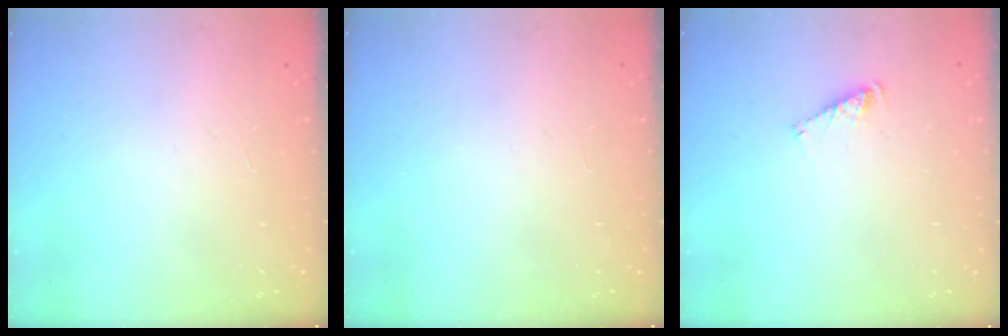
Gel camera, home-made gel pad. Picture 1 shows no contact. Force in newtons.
{"total": 0.0}
{"total": 4.6, "press": 4.5, "slide": 0.3}